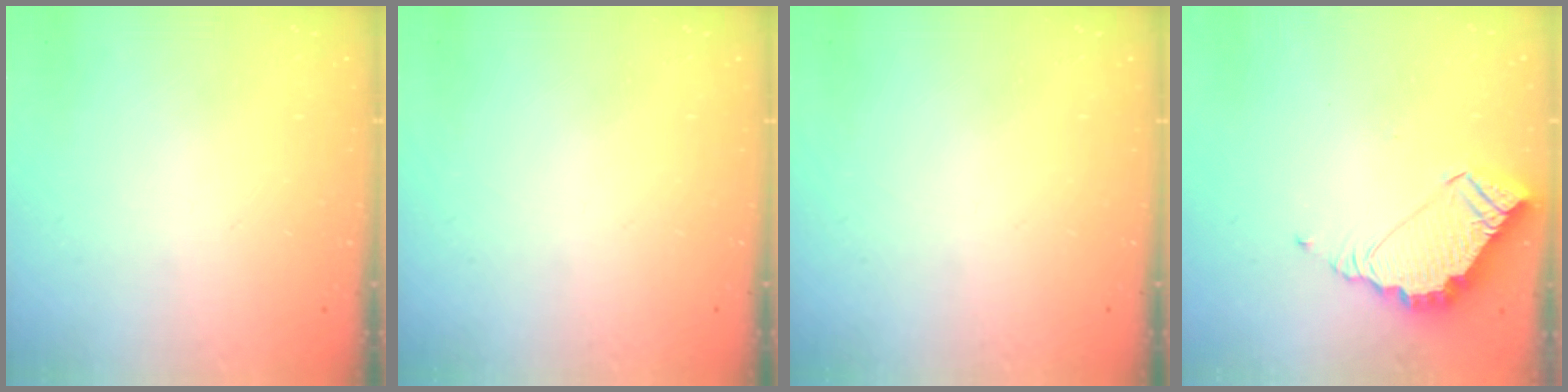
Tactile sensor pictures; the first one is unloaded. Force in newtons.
{"total": 0.0}
{"total": 0.0}
{"total": 6.5, "press": 6.5, "slide": 0.1}